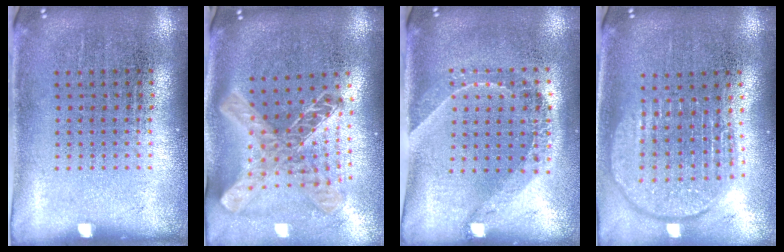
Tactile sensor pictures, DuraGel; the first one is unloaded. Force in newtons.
{"total": 1.8, "press": 1.5, "slide": 0.9}
{"total": 1.6, "press": 1.3, "slide": 1.0}
{"total": 1.8, "press": 1.6, "slide": 1.0}